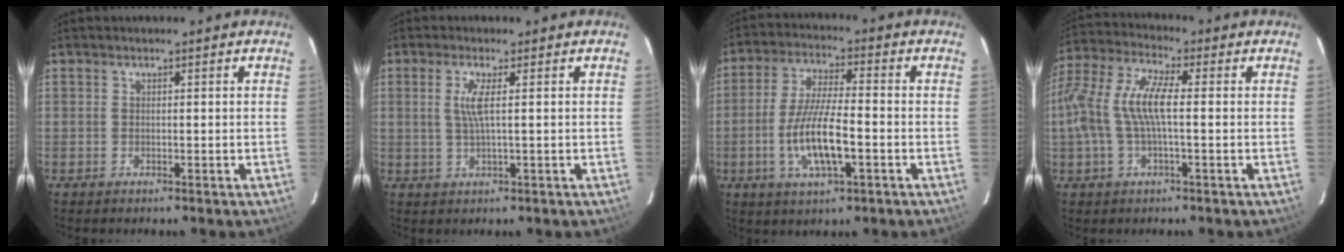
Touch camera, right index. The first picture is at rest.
{"total": 3.4, "force": [0.6, -0.2, 3.3], "torque": [-0.067, -0.002, 0.013]}
{"total": 11.1, "force": [-3.3, 2.7, 10.2], "torque": [-0.203, -0.007, -0.060]}
{"total": 11.9, "force": [-0.5, 3.2, 11.5], "torque": [-0.230, 0.009, -0.012]}